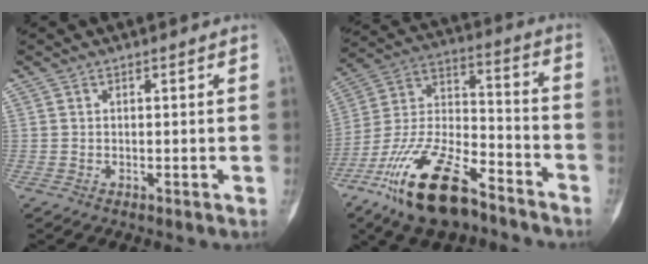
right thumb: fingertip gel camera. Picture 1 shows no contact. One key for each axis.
{"total": 21.0, "fx": -13.5, "fy": 8.6, "fz": 13.5, "tx": -0.272, "ty": 0.068, "tz": -0.248}